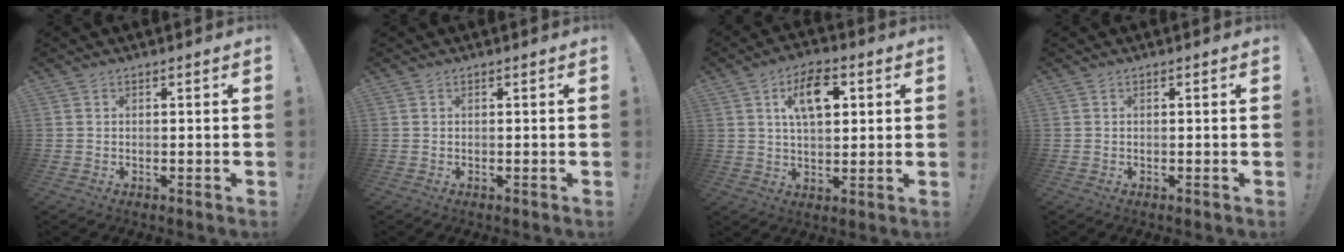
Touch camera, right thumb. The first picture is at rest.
{"total": 0.0}
{"total": 11.3, "force": [4.0, 6.4, 8.5], "torque": [-0.122, 0.002, 0.067]}
{"total": 0.0}